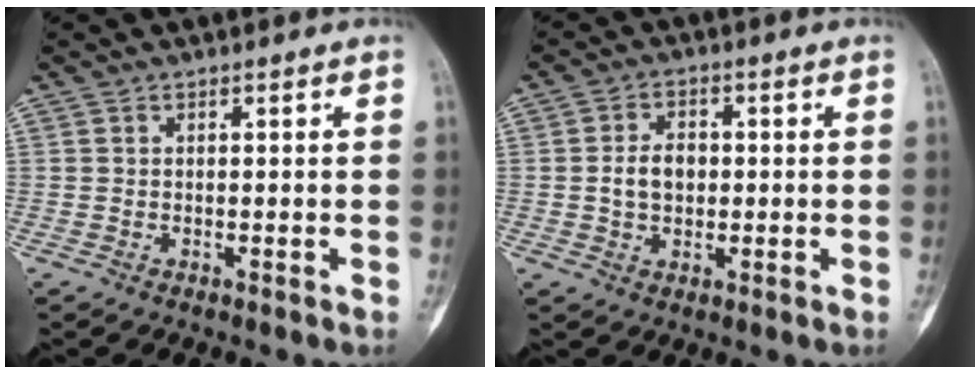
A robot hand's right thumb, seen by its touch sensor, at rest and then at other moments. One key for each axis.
{"total": 5.4, "fx": 0.0, "fy": 3.9, "fz": 3.8, "tx": -0.058, "ty": 0.010, "tz": 0.000}